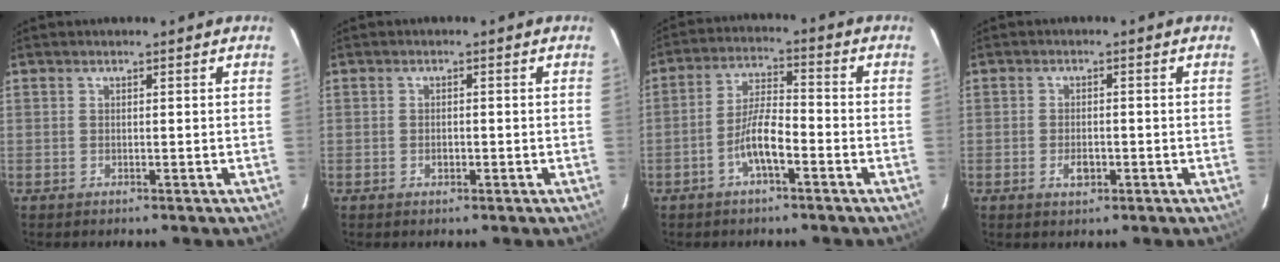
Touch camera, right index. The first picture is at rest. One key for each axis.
{"total": 1.4, "fx": -0.6, "fy": 1.1, "fz": 0.8, "tx": -0.014, "ty": 0.002, "tz": -0.009}
{"total": 6.9, "fx": -3.5, "fy": 1.7, "fz": 5.7, "tx": -0.118, "ty": 0.010, "tz": -0.062}
{"total": 3.1, "fx": -1.2, "fy": 1.8, "fz": 2.1, "tx": -0.039, "ty": -0.002, "tz": -0.019}